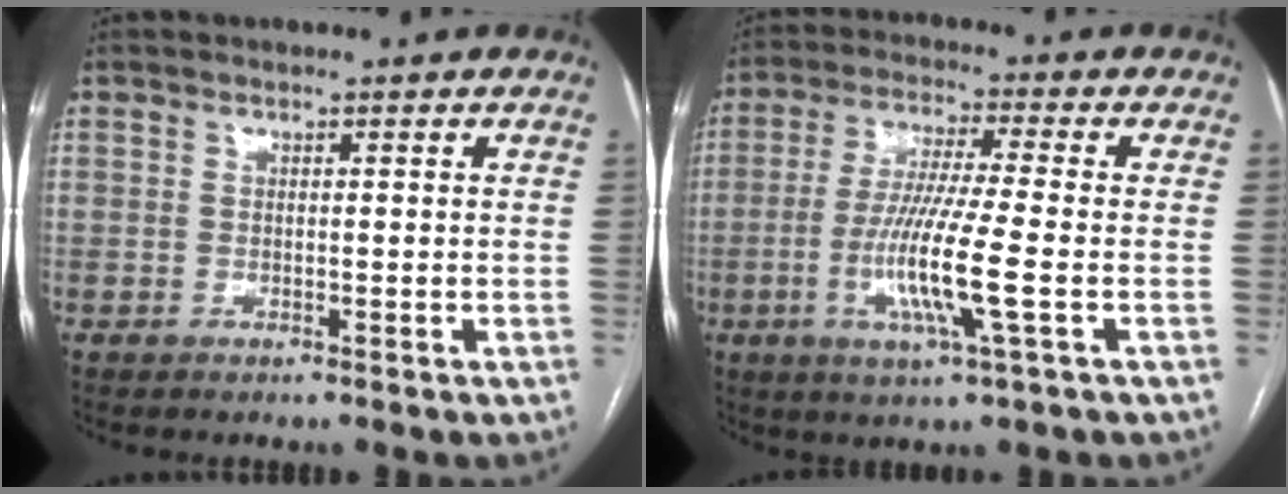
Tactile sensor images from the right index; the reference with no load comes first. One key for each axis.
{"total": 11.0, "fx": -2.8, "fy": -0.4, "fz": 10.7, "tx": -0.216, "ty": -0.017, "tz": -0.058}